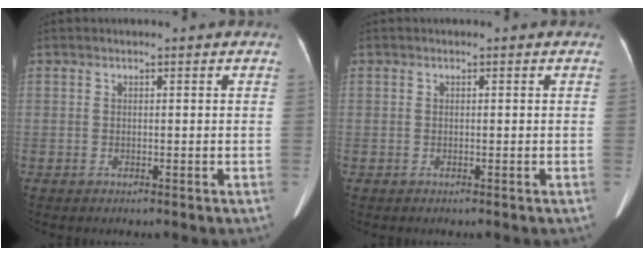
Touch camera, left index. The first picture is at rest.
{"total": 0.0}